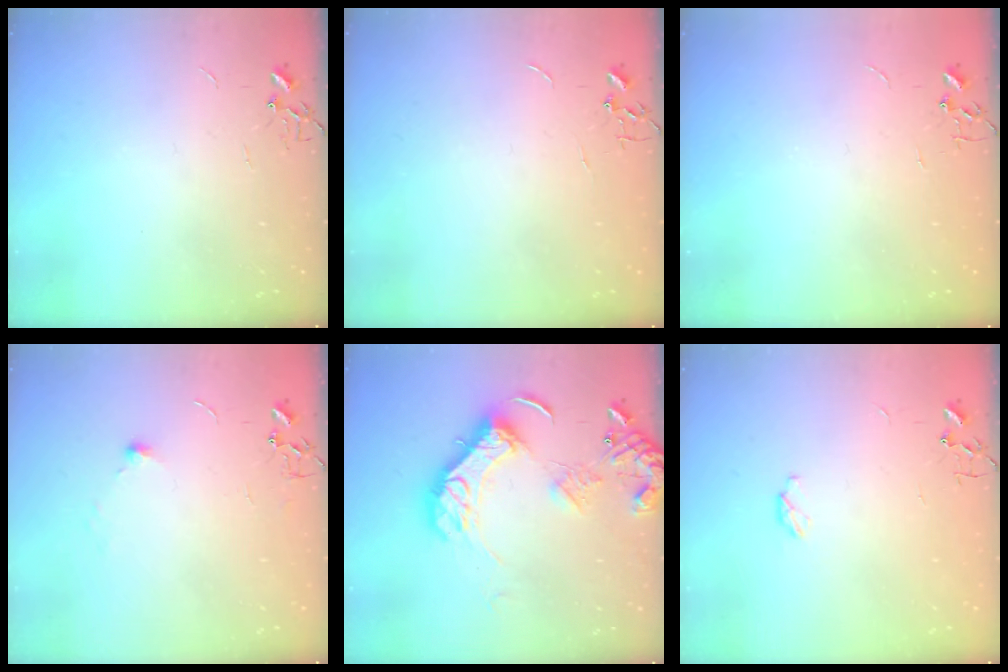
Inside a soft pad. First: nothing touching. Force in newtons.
{"total": 0.0}
{"total": 0.0}
{"total": 5.5, "press": 5.5, "slide": 0.8}
{"total": 18.3, "press": 18.2, "slide": 2.0}
{"total": 3.8, "press": 3.8, "slide": 0.6}